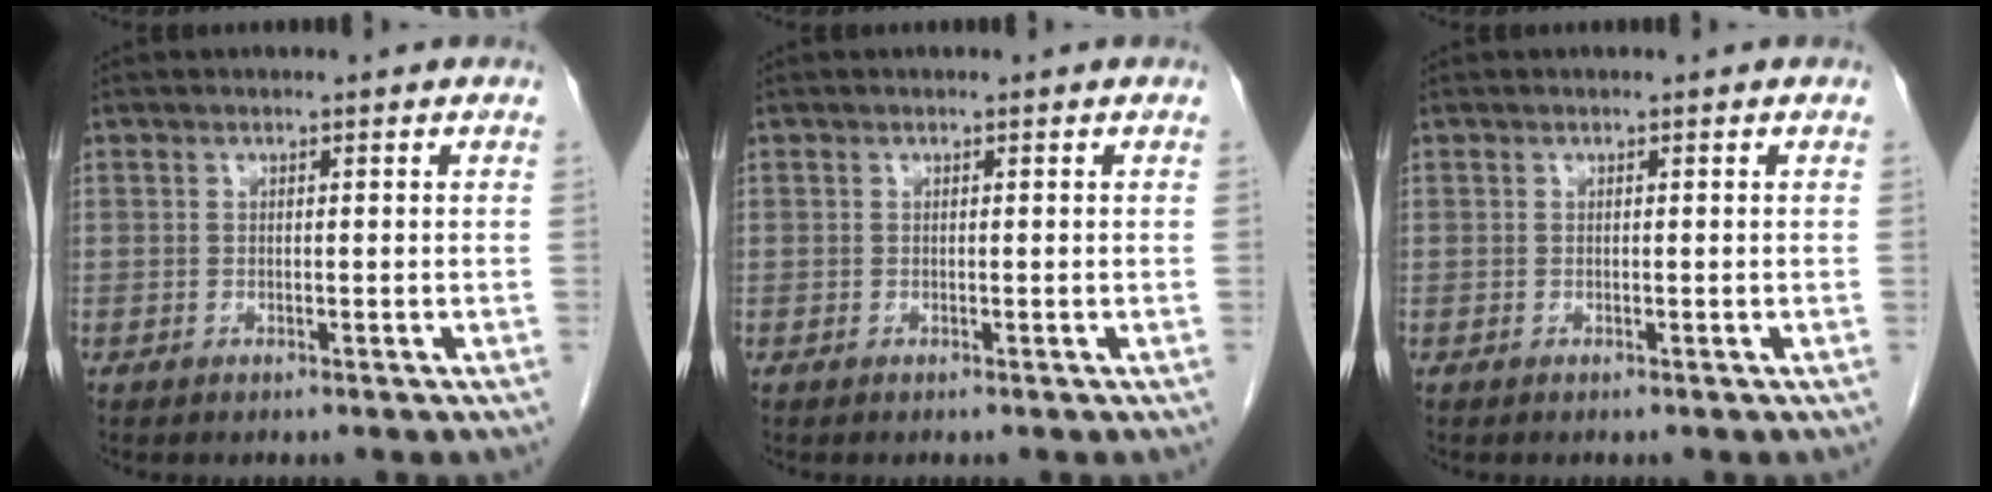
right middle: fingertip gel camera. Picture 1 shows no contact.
{"total": 0.0}
{"total": 0.0}